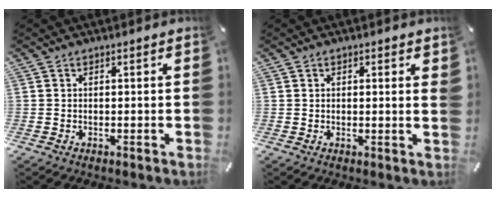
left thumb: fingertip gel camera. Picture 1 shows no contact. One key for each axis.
{"total": 1.2, "fx": 0.5, "fy": 0.3, "fz": 1.0, "tx": -0.013, "ty": -0.001, "tz": 0.006}